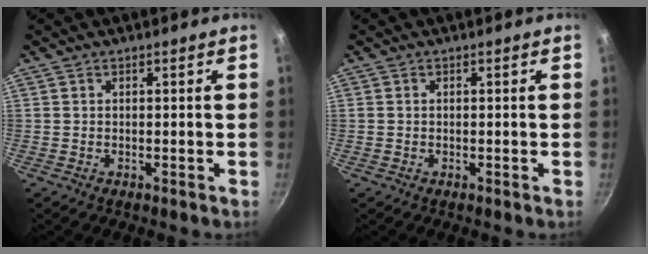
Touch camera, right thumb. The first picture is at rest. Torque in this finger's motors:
{"motor_torque": [-0.18, -0.43, 0.30, 0.16, -0.03]}